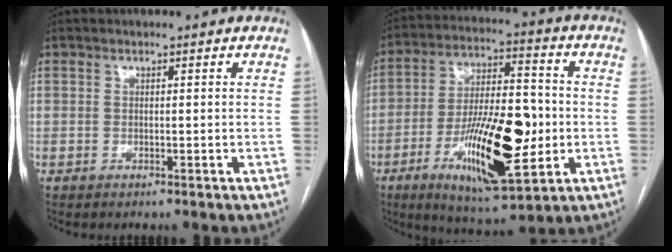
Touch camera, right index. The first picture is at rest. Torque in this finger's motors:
{"motor_torque": [0.60, -0.08, 0.40, 0.19]}